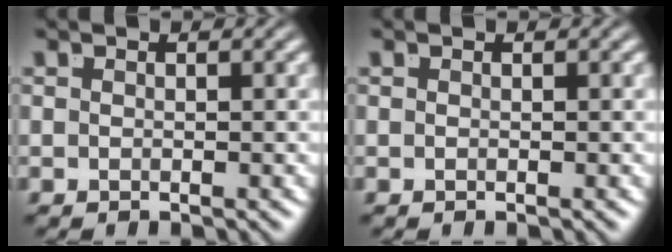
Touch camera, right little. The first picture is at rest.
{"total": 0.0}